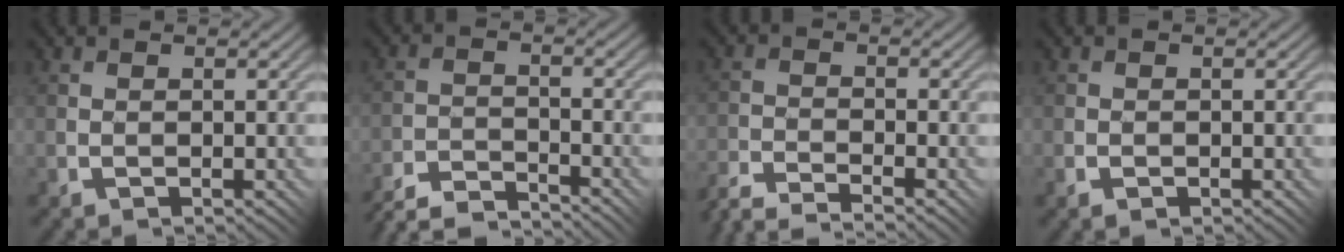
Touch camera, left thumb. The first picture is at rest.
{"total": 7.1, "force": [-6.9, 0.4, 1.4], "torque": [-0.027, 0.000, -0.130]}
{"total": 6.1, "force": [-5.7, 0.5, 1.9], "torque": [-0.045, -0.012, -0.111]}
{"total": 0.6, "force": [-0.5, 0.4, 0.2], "torque": [-0.001, 0.000, -0.011]}